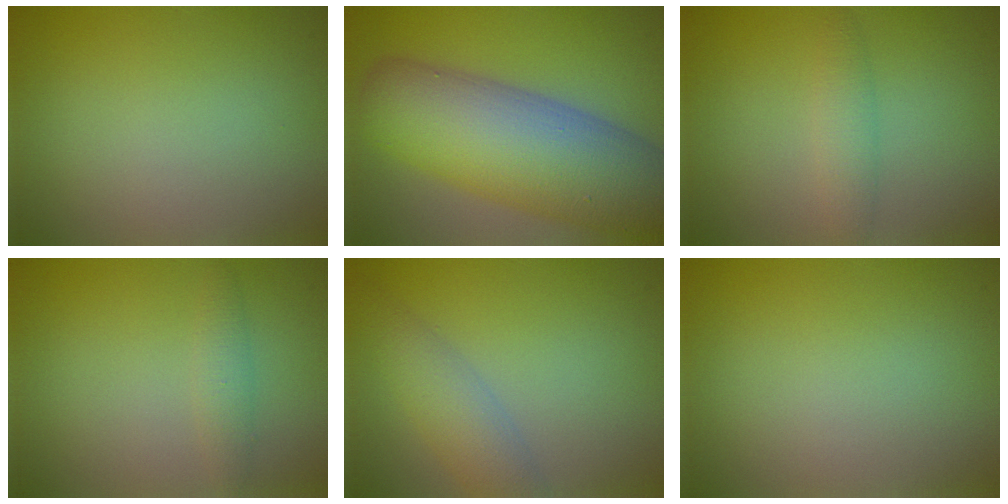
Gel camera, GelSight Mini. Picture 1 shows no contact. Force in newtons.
{"total": 13.2, "press": 13.2, "slide": 0.7}
{"total": 1.9, "press": 1.9, "slide": 0.0}
{"total": 1.4, "press": 1.4, "slide": 0.0}
{"total": 3.6, "press": 3.6, "slide": 0.2}
{"total": 0.0}